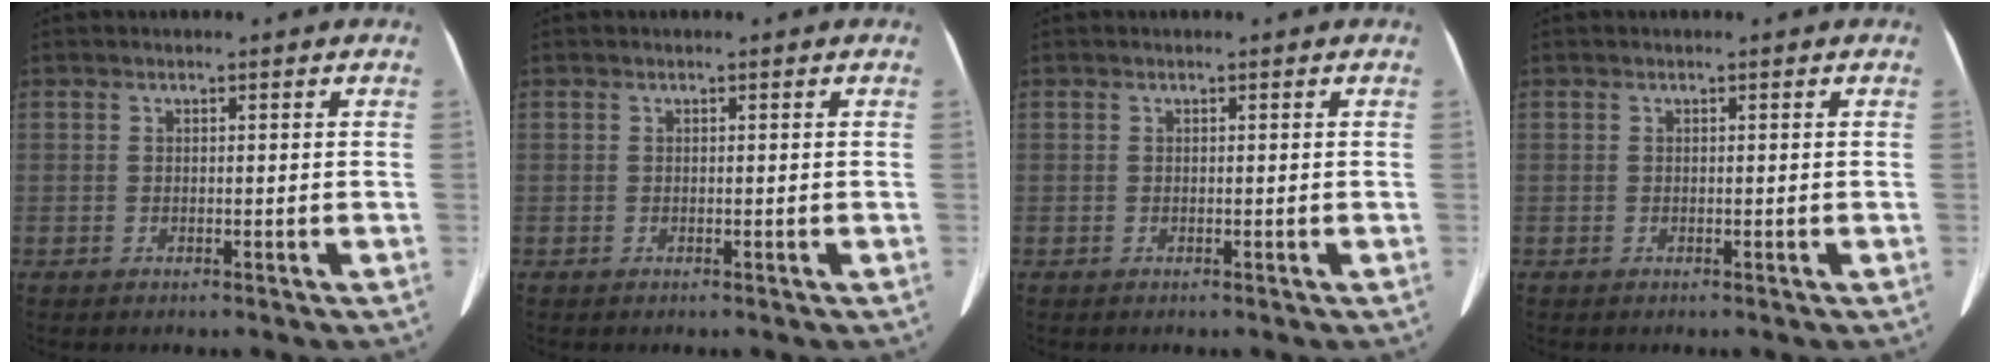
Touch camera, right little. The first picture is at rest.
{"total": 0.0}
{"total": 0.0}
{"total": 0.0}